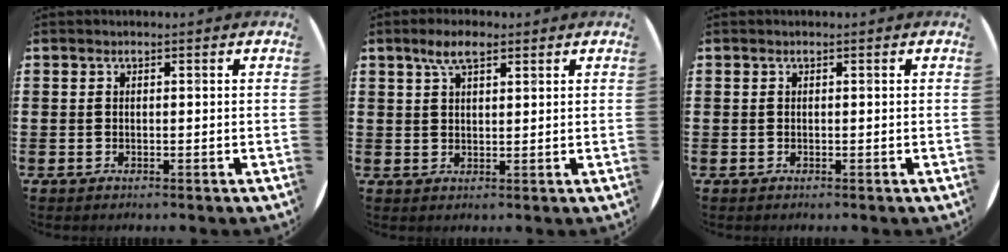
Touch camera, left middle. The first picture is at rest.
{"total": 4.3, "force": [2.9, 1.5, 2.9], "torque": [-0.054, 0.004, 0.049]}
{"total": 0.0}